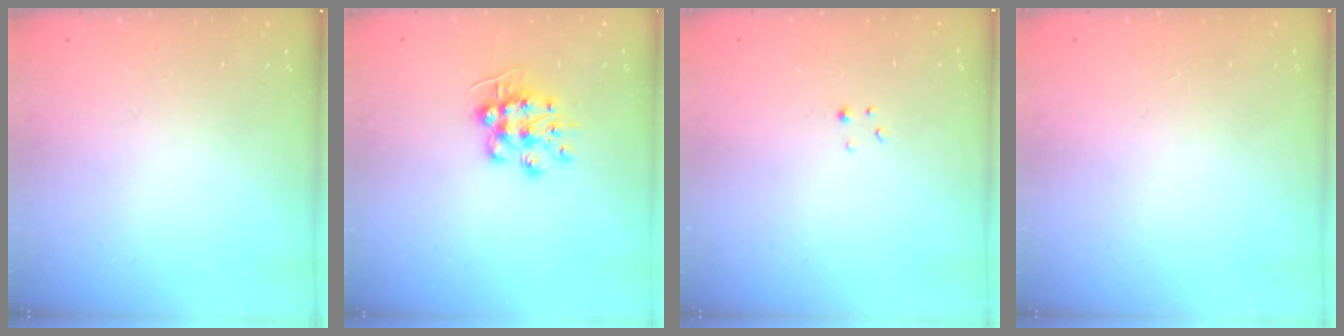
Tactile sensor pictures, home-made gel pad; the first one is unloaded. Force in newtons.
{"total": 9.8, "press": 9.8, "slide": 0.5}
{"total": 1.1, "press": 1.1, "slide": 0.2}
{"total": 0.7, "press": 0.7, "slide": 0.2}